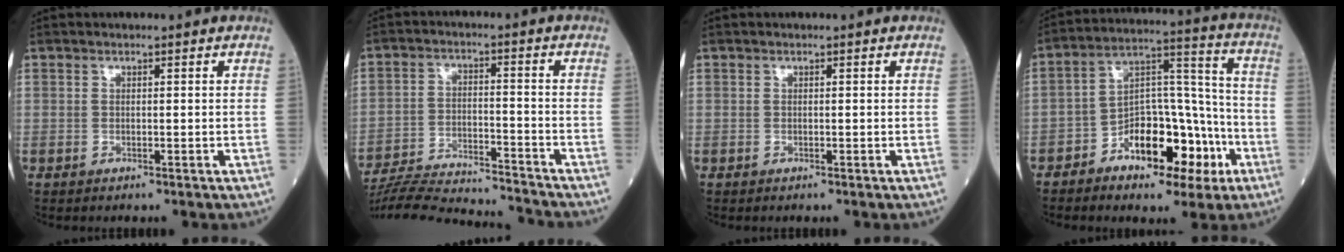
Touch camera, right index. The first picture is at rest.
{"total": 17.5, "force": [-16.9, 0.9, 4.5], "torque": [-0.093, -0.007, -0.260]}
{"total": 0.0}
{"total": 13.7, "force": [-6.5, 6.7, 10.0], "torque": [-0.160, 0.034, -0.092]}